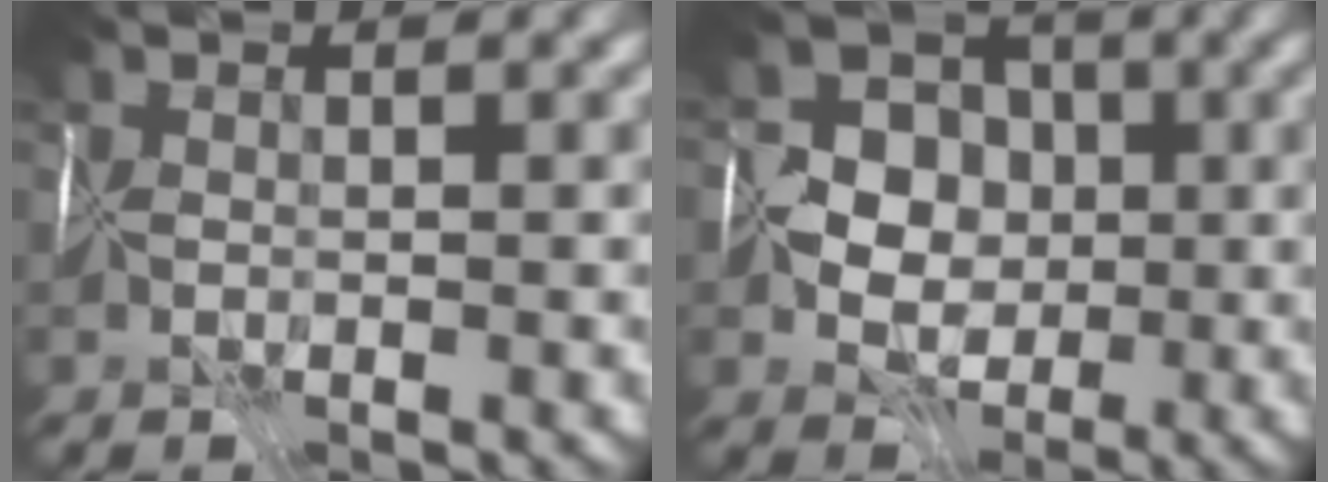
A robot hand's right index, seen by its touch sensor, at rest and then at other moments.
{"total": 4.7, "force": [-0.1, 4.2, 2.1], "torque": [-0.028, 0.007, -0.011]}